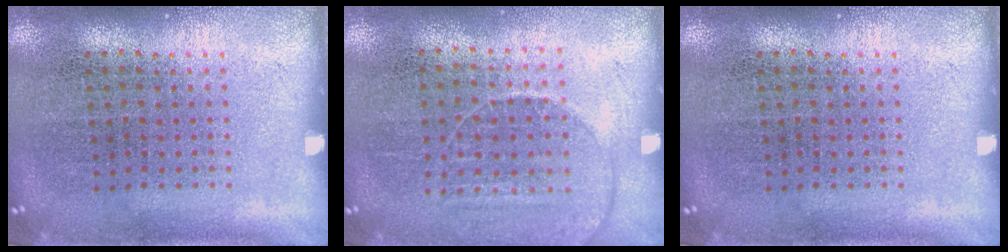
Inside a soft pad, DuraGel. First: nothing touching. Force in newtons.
{"total": 1.4, "press": 1.3, "slide": 0.5}
{"total": 0.0}